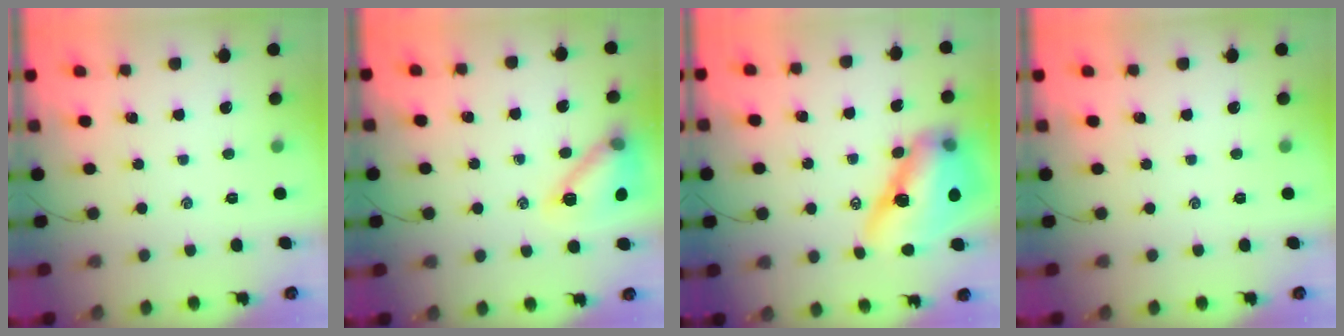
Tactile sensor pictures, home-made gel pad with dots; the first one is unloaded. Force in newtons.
{"total": 14.2, "press": 14.2, "slide": 0.9}
{"total": 15.5, "press": 14.9, "slide": 4.3}
{"total": 0.0}